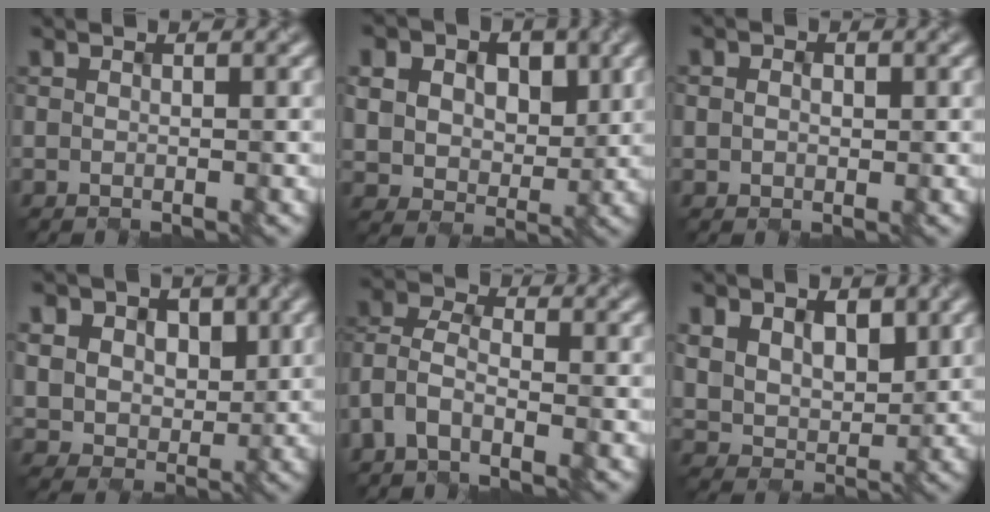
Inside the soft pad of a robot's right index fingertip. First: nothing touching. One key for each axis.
{"total": 11.0, "fx": 4.1, "fy": 8.6, "fz": 5.5, "tx": -0.109, "ty": 0.020, "tz": 0.070}
{"total": 1.4, "fx": 0.0, "fy": 1.3, "fz": 0.5, "tx": -0.010, "ty": 0.002, "tz": -0.001}
{"total": 8.1, "fx": 3.0, "fy": 6.6, "fz": 3.6, "tx": -0.082, "ty": 0.013, "tz": 0.045}
{"total": 3.9, "fx": -2.5, "fy": 1.9, "fz": 2.4, "tx": -0.056, "ty": 0.009, "tz": -0.063}
{"total": 7.1, "fx": 2.3, "fy": 5.4, "fz": 3.9, "tx": -0.088, "ty": 0.009, "tz": 0.036}